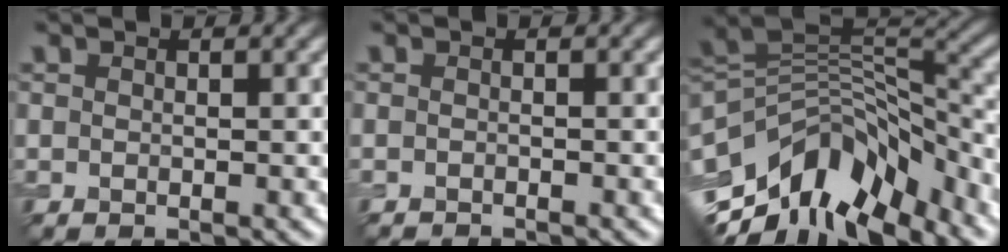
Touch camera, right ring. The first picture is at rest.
{"total": 1.1, "force": [-1.1, 0.1, 0.2], "torque": [0.000, -0.009, -0.021]}
{"total": 10.6, "force": [-6.4, 5.2, 6.5], "torque": [-0.117, 0.020, -0.118]}